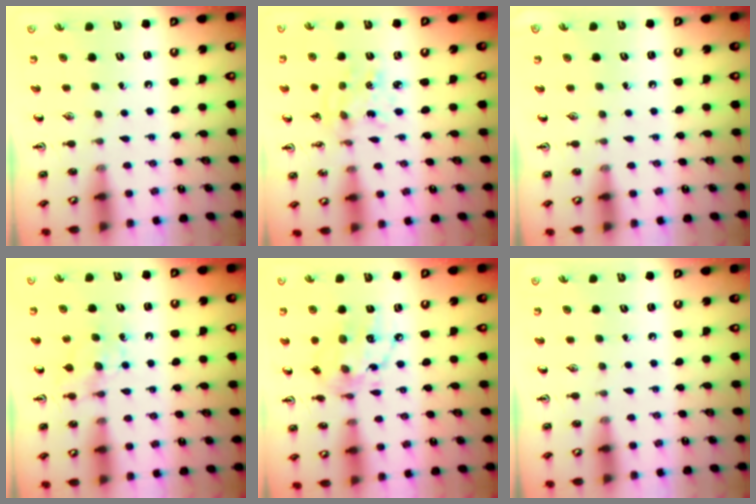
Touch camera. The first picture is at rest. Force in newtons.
{"total": 2.3, "press": 2.3, "slide": 0.2}
{"total": 0.0}
{"total": 4.8, "press": 4.7, "slide": 0.6}
{"total": 13.6, "press": 13.6, "slide": 1.0}
{"total": 0.0}